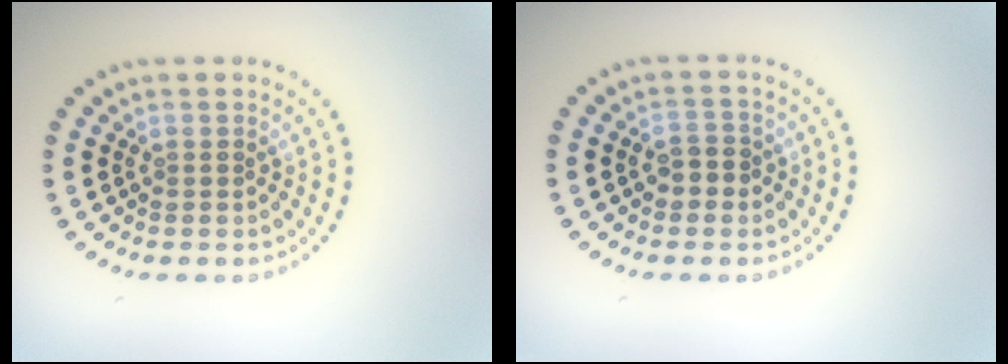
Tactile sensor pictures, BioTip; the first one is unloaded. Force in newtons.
{"total": 1.9, "press": 1.7, "slide": 0.7}